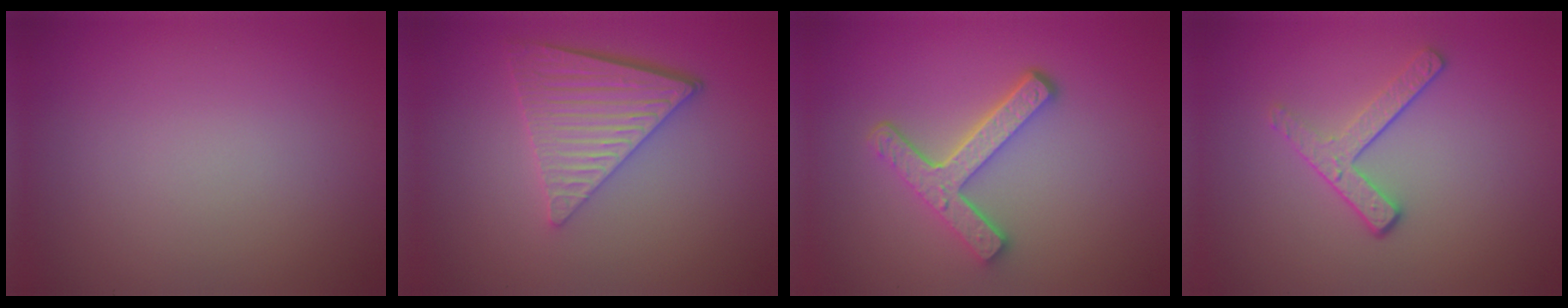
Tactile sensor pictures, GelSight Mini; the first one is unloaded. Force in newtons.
{"total": 5.8, "press": 4.4, "slide": 3.8}
{"total": 4.7, "press": 3.4, "slide": 3.2}
{"total": 2.3, "press": 1.7, "slide": 1.6}